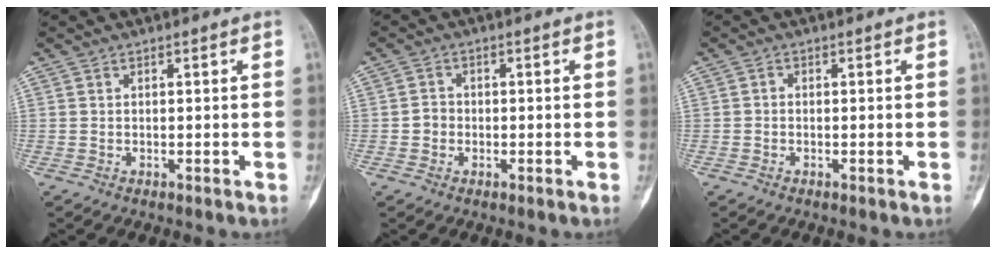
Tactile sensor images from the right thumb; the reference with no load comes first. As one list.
[{"total": 2.3, "force": [-0.5, 2.1, 0.8], "torque": [-0.002, 0.008, -0.015]}, {"total": 0.6, "force": [-0.3, 0.4, 0.3], "torque": [-0.003, 0.002, -0.010]}]